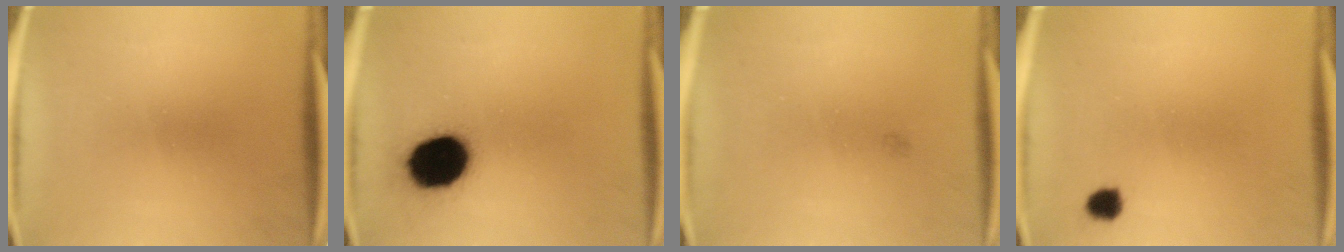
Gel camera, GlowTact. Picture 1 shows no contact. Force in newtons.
{"total": 16.6}
{"total": 0.6}
{"total": 2.4}